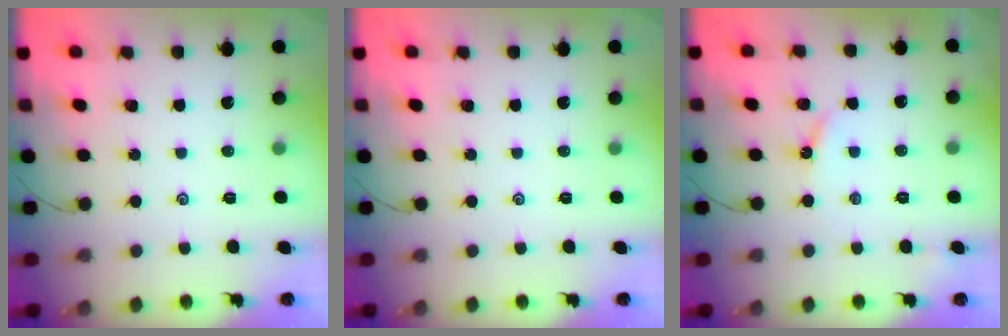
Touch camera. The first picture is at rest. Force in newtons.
{"total": 0.0}
{"total": 4.0, "press": 4.0, "slide": 0.1}